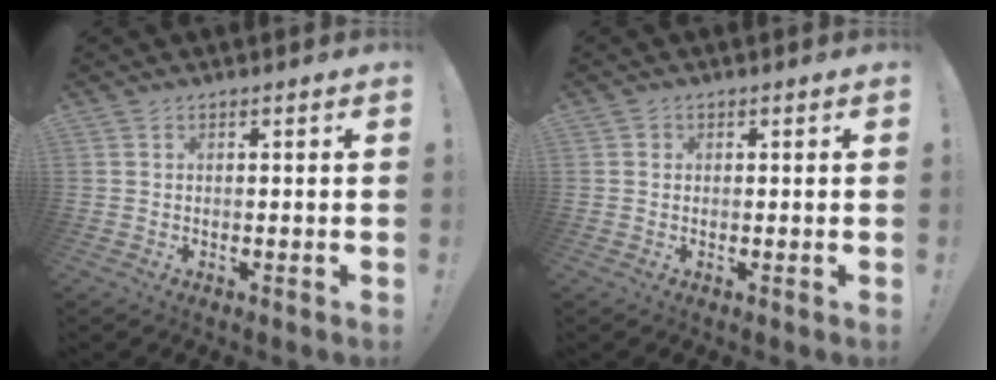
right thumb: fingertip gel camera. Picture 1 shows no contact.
{"total": 1.1, "force": [0.2, 1.1, 0.3], "torque": [-0.004, 0.003, 0.002]}